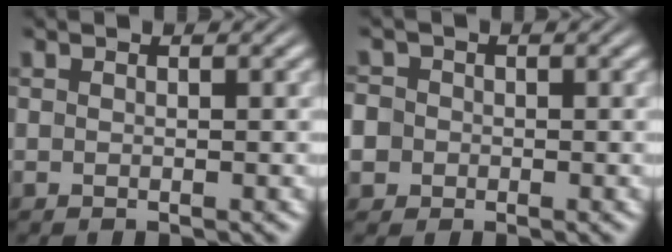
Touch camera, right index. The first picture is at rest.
{"total": 4.0, "force": [-0.9, 3.8, 1.1], "torque": [-0.042, -0.020, -0.015]}